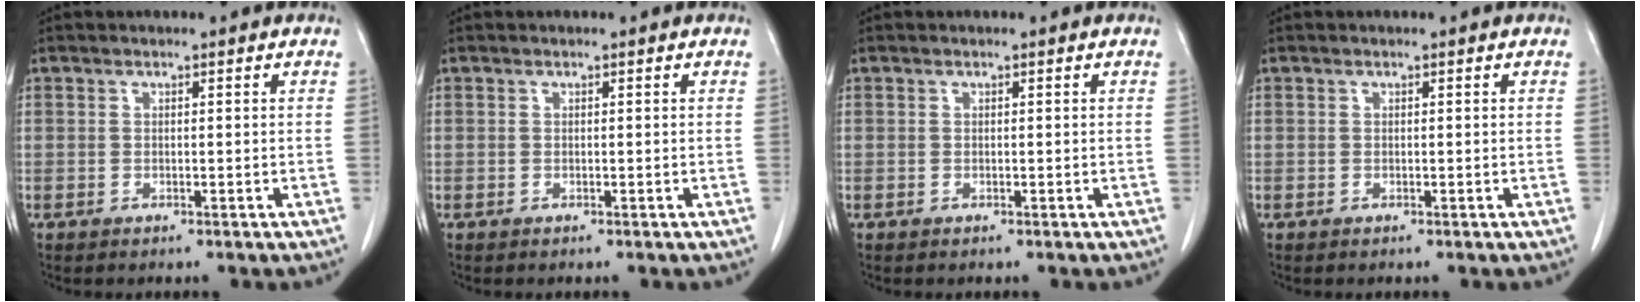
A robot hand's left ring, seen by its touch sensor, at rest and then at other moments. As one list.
[{"total": 0.0}, {"total": 0.0}, {"total": 0.0}]